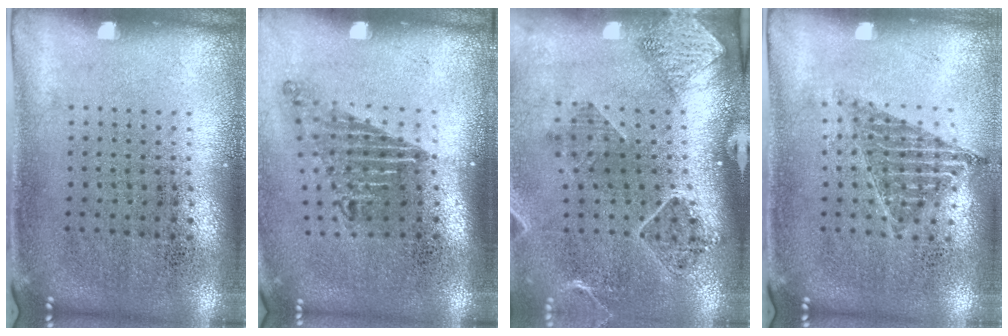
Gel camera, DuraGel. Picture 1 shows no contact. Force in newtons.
{"total": 1.7, "press": 1.2, "slide": 1.2}
{"total": 1.5, "press": 1.5, "slide": 0.1}
{"total": 1.0, "press": 0.9, "slide": 0.3}